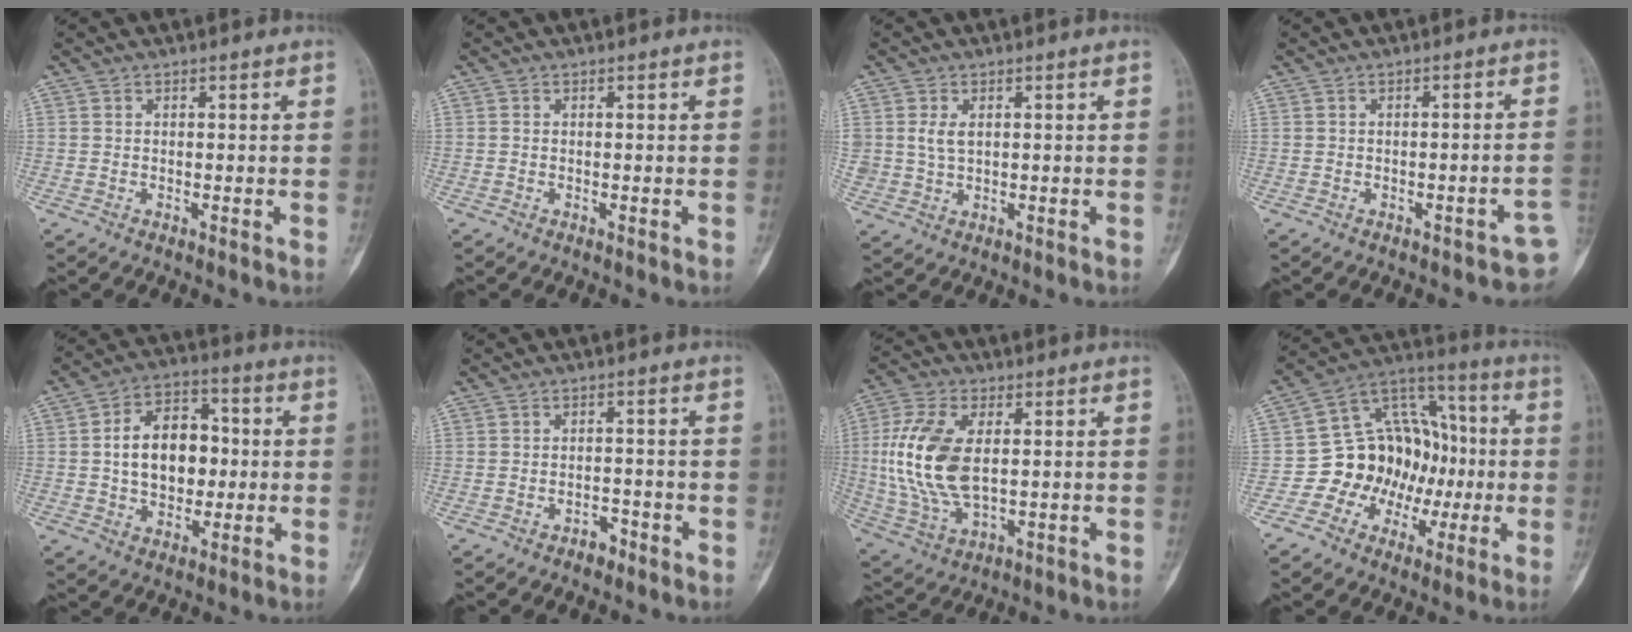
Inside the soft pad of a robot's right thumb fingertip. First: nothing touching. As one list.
[{"total": 0.0}, {"total": 3.0, "force": [0.6, 1.9, 2.2], "torque": [-0.039, -0.003, 0.017]}, {"total": 4.4, "force": [-2.3, 1.6, 3.4], "torque": [-0.022, 0.020, -0.024]}, {"total": 13.6, "force": [0.4, 9.3, 10.0], "torque": [-0.130, 0.023, 0.005]}, {"total": 2.3, "force": [-1.7, 1.3, 0.9], "torque": [-0.009, 0.013, -0.023]}, {"total": 15.5, "force": [1.2, 8.3, 13.1], "torque": [-0.281, -0.006, 0.029]}, {"total": 16.7, "force": [-2.4, 13.9, 8.9], "torque": [-0.073, 0.057, -0.038]}]